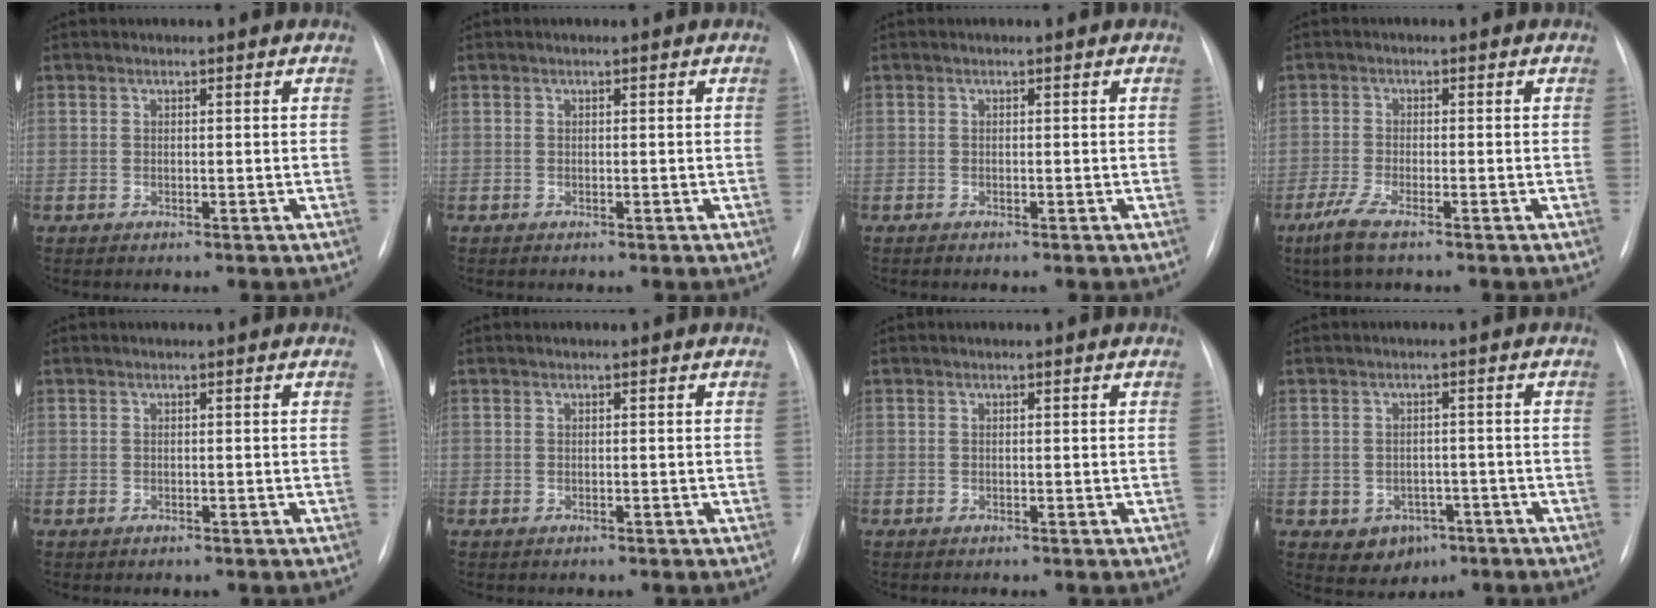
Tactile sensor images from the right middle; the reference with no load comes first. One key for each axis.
{"total": 0.0}
{"total": 0.0}
{"total": 4.4, "fx": -2.9, "fy": 0.5, "fz": 3.2, "tx": -0.081, "ty": -0.014, "tz": -0.058}
{"total": 0.0}
{"total": 0.0}
{"total": 0.0}
{"total": 4.9, "fx": -2.3, "fy": 3.8, "fz": 1.9, "tx": -0.028, "ty": 0.005, "tz": -0.018}